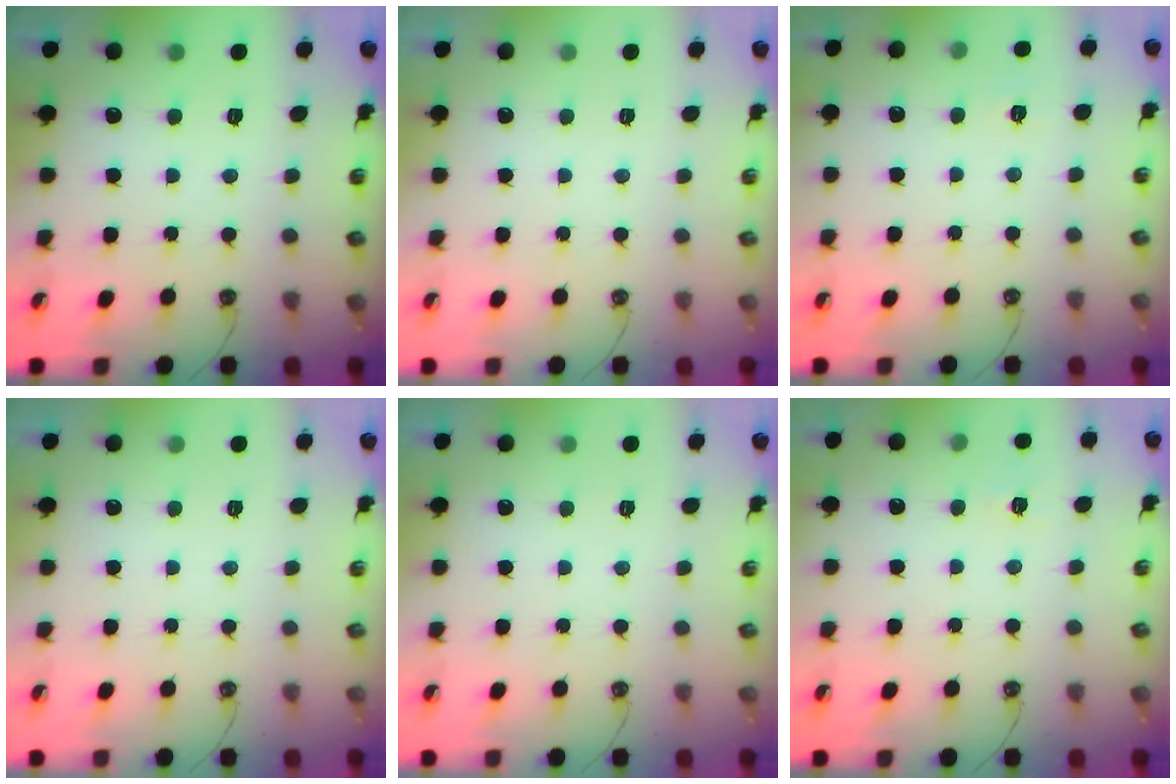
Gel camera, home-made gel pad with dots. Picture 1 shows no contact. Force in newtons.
{"total": 0.0}
{"total": 2.7, "press": 2.7, "slide": 0.4}
{"total": 0.0}
{"total": 0.0}
{"total": 5.1, "press": 5.1, "slide": 0.5}